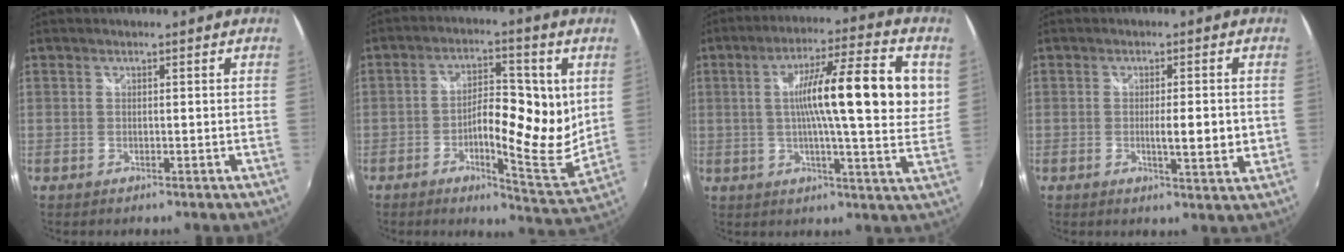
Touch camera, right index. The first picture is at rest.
{"total": 13.1, "force": [0.8, 4.7, 12.2], "torque": [-0.193, -0.006, 0.006]}
{"total": 17.5, "force": [3.2, 1.8, 17.1], "torque": [-0.266, 0.017, 0.039]}
{"total": 5.8, "force": [-0.4, 0.8, 5.7], "torque": [-0.090, -0.012, -0.003]}